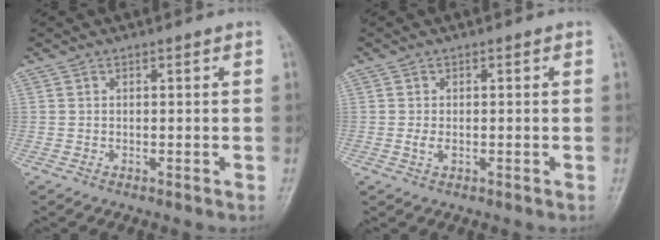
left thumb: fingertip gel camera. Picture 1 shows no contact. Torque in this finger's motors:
{"motor_torque": [0.02, 0.03, 0.25, 0.05, 0.00]}